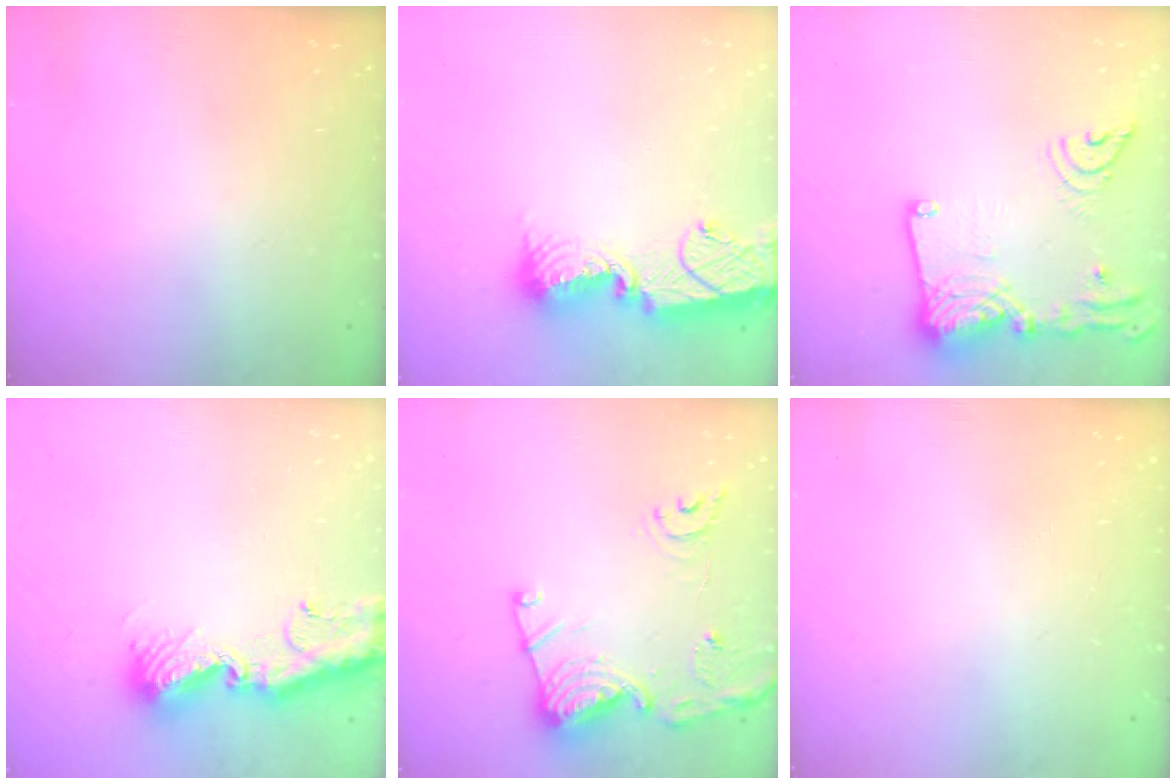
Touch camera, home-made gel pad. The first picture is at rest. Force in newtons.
{"total": 13.4, "press": 13.2, "slide": 2.3}
{"total": 20.1, "press": 19.9, "slide": 2.3}
{"total": 12.2, "press": 12.1, "slide": 0.8}
{"total": 15.1, "press": 15.0, "slide": 1.6}
{"total": 0.0}